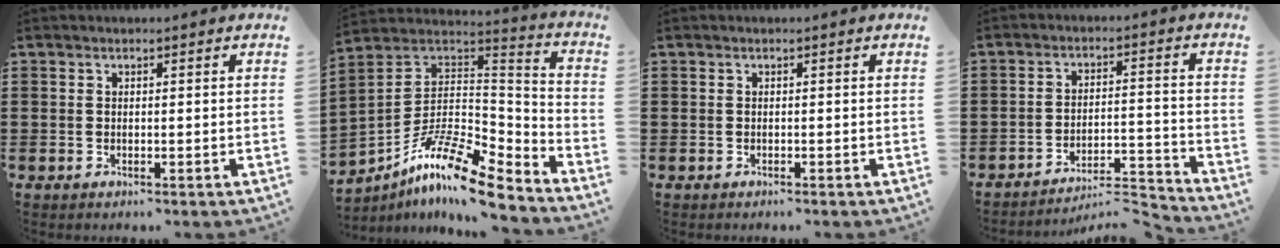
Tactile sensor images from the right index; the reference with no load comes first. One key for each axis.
{"total": 13.2, "fx": -9.3, "fy": 3.1, "fz": 8.8, "tx": -0.175, "ty": 0.010, "tz": -0.180}
{"total": 0.0}
{"total": 4.5, "fx": -4.3, "fy": 0.1, "fz": 1.4, "tx": -0.032, "ty": -0.008, "tz": -0.091}